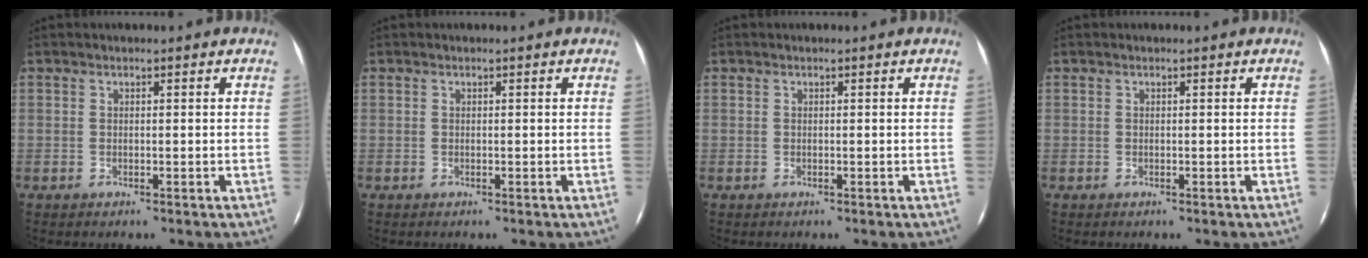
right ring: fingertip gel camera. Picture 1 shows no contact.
{"total": 0.0}
{"total": 0.0}
{"total": 0.0}